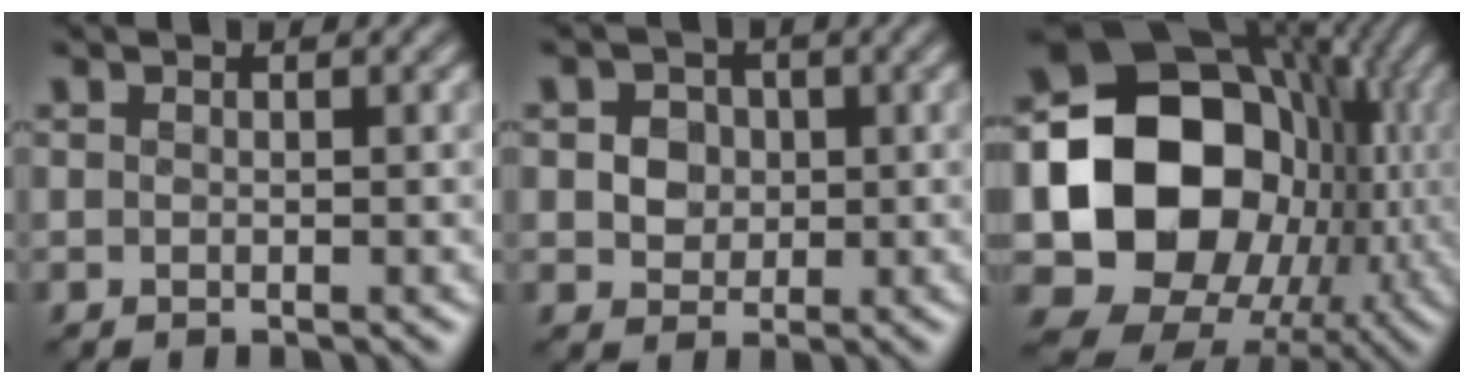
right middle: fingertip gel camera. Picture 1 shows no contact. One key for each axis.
{"total": 3.5, "fx": 0.6, "fy": 3.0, "fz": 1.7, "tx": -0.027, "ty": 0.007, "tz": 0.004}
{"total": 15.9, "fx": -1.4, "fy": 13.0, "fz": 9.1, "tx": -0.151, "ty": -0.012, "tz": -0.031}